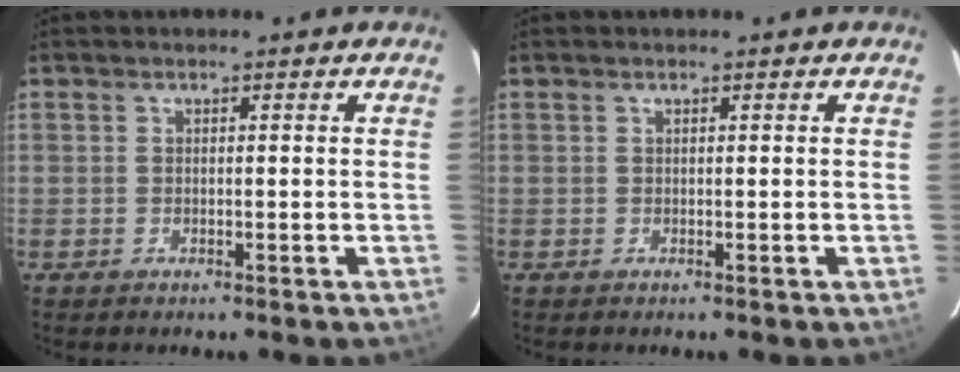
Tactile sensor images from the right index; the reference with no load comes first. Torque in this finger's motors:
{"motor_torque": [0.15, 0.14, 0.05, 0.01]}